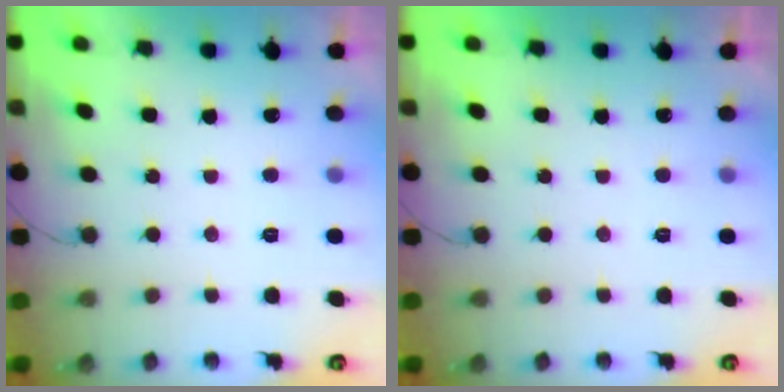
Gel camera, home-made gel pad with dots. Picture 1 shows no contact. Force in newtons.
{"total": 1.9, "press": 1.9, "slide": 0.1}